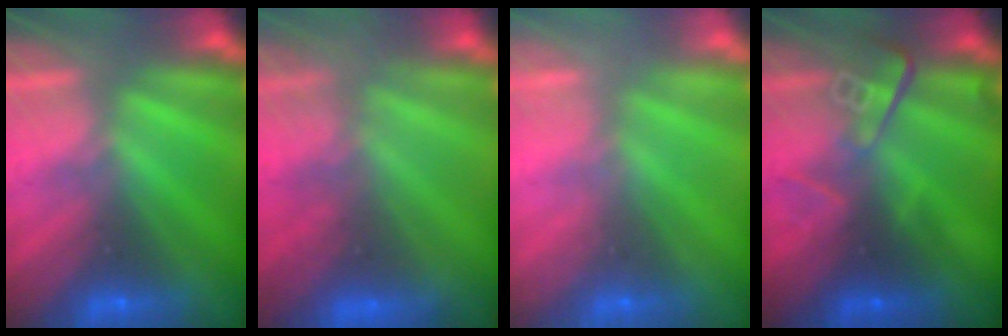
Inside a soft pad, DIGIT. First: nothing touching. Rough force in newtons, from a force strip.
{"total": 9.6}
{"total": 2.3}
{"total": 2.8}